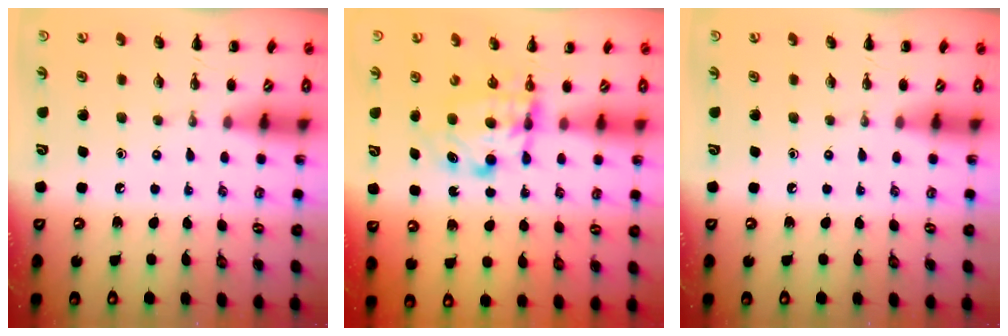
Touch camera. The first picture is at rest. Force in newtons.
{"total": 6.0, "press": 6.0, "slide": 0.4}
{"total": 0.0}